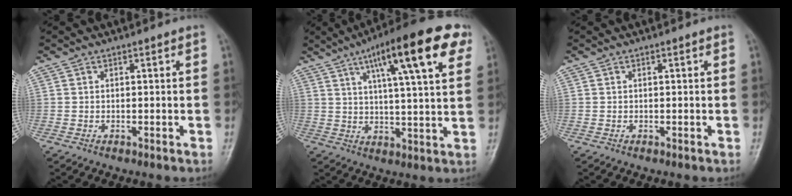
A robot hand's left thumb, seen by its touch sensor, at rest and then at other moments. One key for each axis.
{"total": 18.0, "fx": 8.5, "fy": 3.7, "fz": 15.4, "tx": -0.215, "ty": -0.008, "tz": 0.122}
{"total": 0.0}